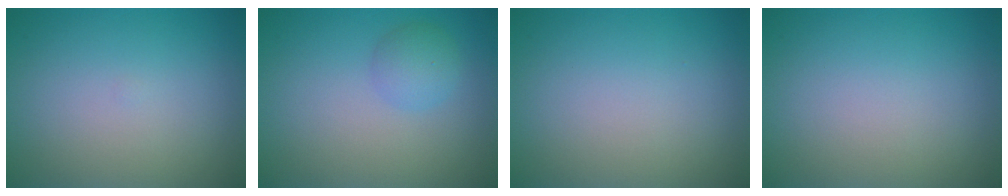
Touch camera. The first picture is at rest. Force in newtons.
{"total": 2.0, "press": 2.0, "slide": 0.1}
{"total": 0.0}
{"total": 0.0}